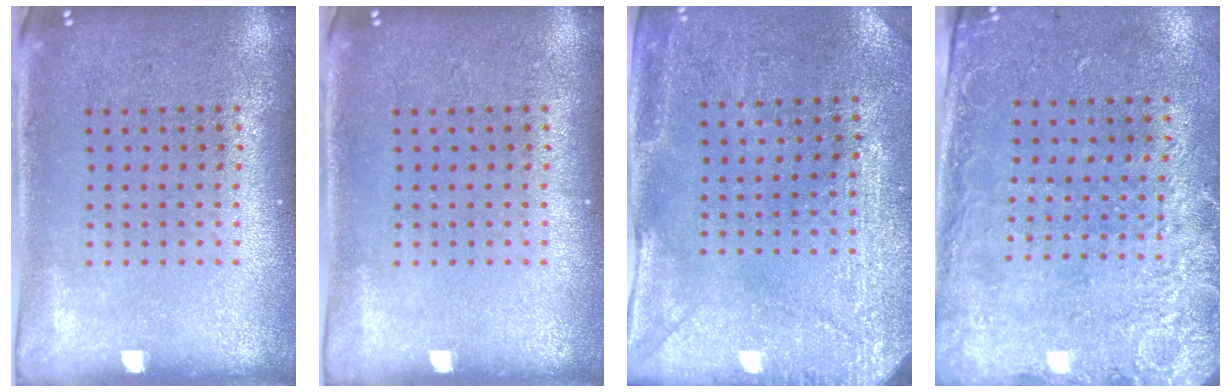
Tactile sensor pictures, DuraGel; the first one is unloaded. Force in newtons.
{"total": 0.0}
{"total": 2.8, "press": 2.7, "slide": 0.9}
{"total": 2.5, "press": 1.9, "slide": 1.6}